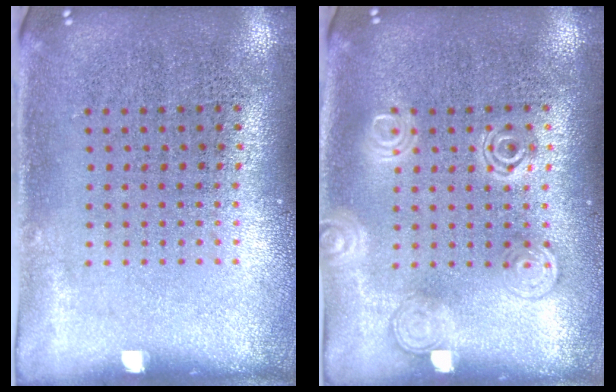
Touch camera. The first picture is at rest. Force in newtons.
{"total": 2.5, "press": 2.4, "slide": 0.4}